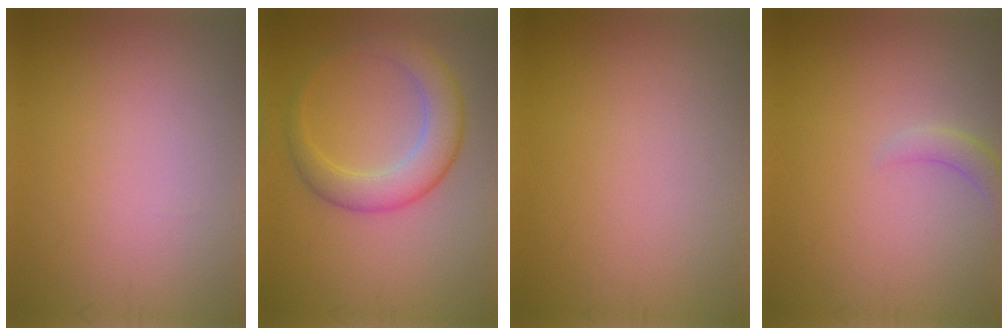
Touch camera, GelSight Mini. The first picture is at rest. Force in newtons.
{"total": 4.8, "press": 4.8, "slide": 0.1}
{"total": 0.0}
{"total": 1.6, "press": 1.5, "slide": 0.2}